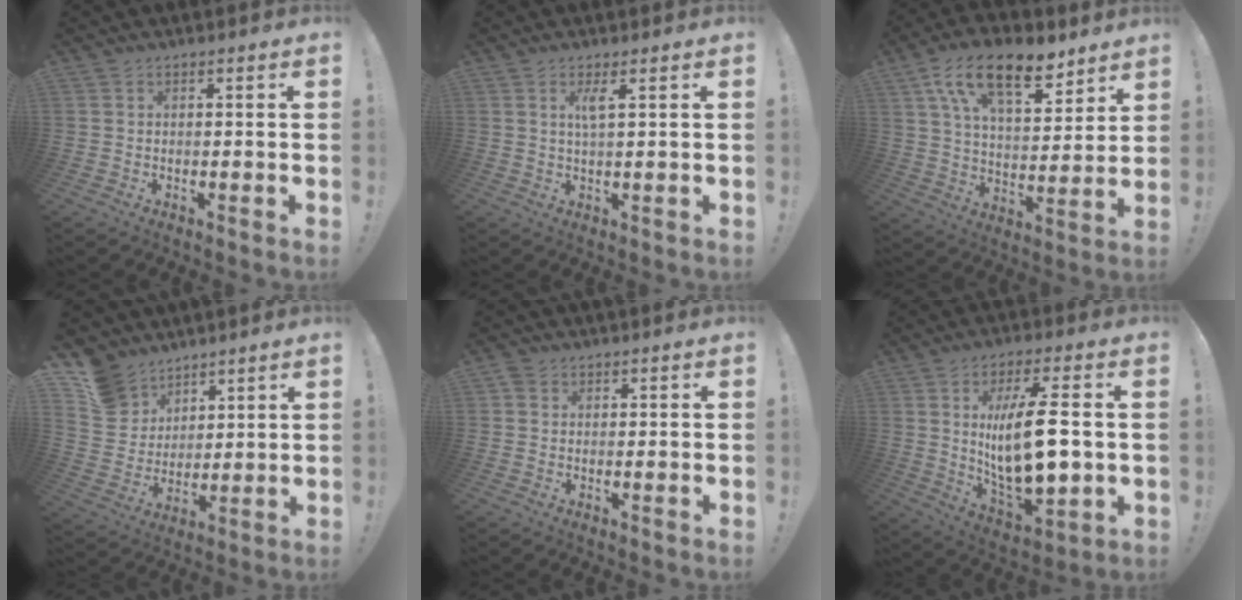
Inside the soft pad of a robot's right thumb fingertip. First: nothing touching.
{"total": 3.4, "force": [1.6, 0.1, 3.1], "torque": [-0.050, -0.006, 0.021]}
{"total": 17.6, "force": [10.6, 8.0, 11.6], "torque": [-0.197, -0.050, 0.186]}
{"total": 11.4, "force": [8.2, 7.6, 2.3], "torque": [-0.049, -0.056, 0.166]}
{"total": 1.6, "force": [0.7, 1.3, 0.7], "torque": [-0.008, 0.000, 0.012]}
{"total": 18.4, "force": [1.9, 6.6, 17.0], "torque": [-0.306, -0.016, 0.021]}